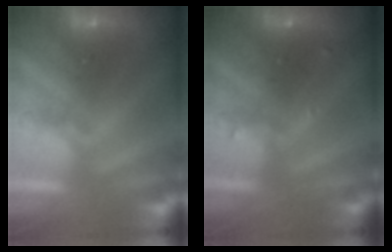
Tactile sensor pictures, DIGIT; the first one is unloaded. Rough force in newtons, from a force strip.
{"total": 2.5}